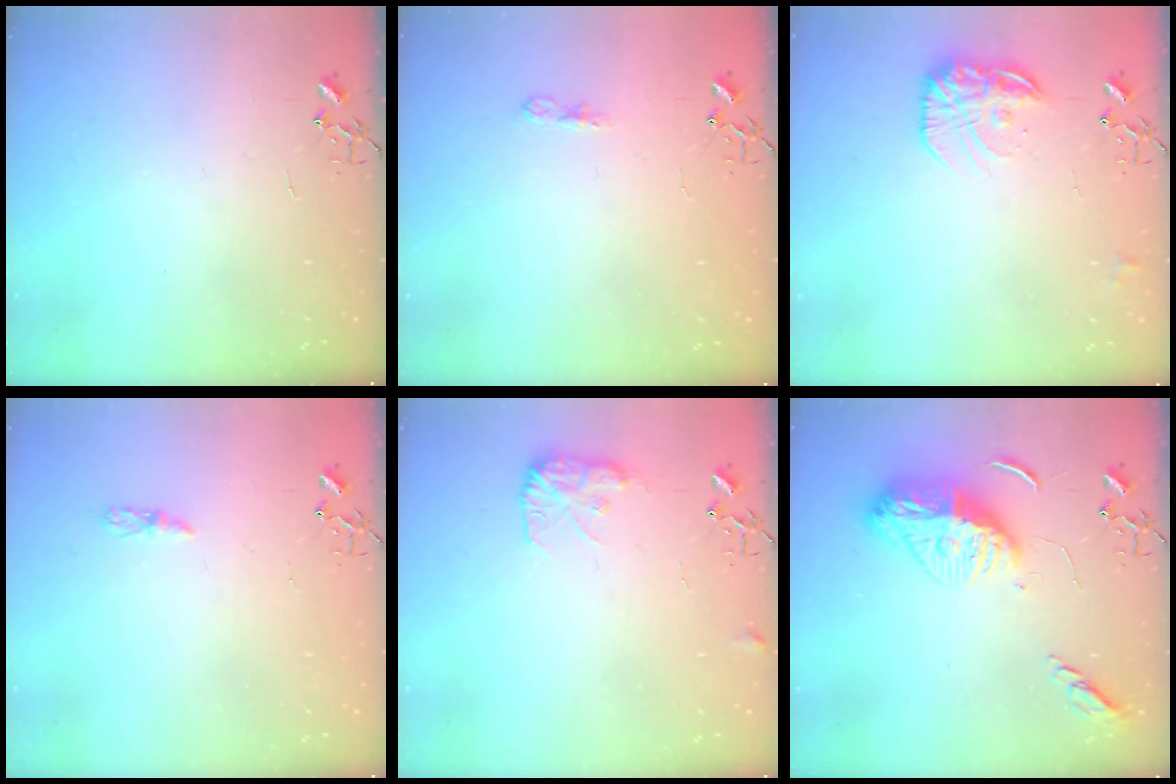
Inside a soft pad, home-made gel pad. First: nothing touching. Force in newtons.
{"total": 6.2, "press": 6.2, "slide": 0.8}
{"total": 15.5, "press": 15.5, "slide": 1.0}
{"total": 3.2, "press": 3.2, "slide": 0.4}
{"total": 9.2, "press": 9.2, "slide": 0.3}
{"total": 15.6, "press": 15.5, "slide": 1.6}